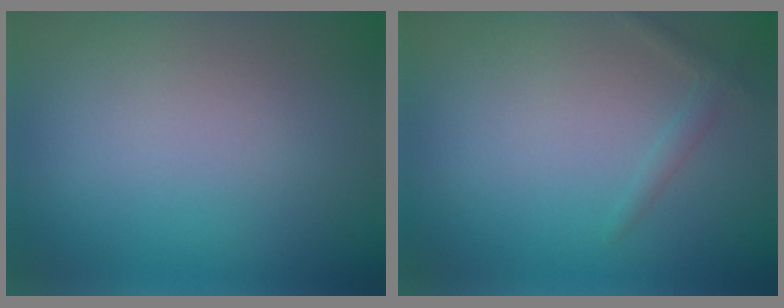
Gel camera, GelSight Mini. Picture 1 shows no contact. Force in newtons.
{"total": 1.1, "press": 1.1, "slide": 0.0}